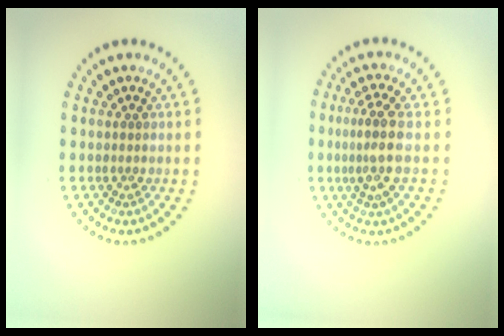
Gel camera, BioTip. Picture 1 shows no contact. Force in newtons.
{"total": 3.2, "press": 2.7, "slide": 1.7}